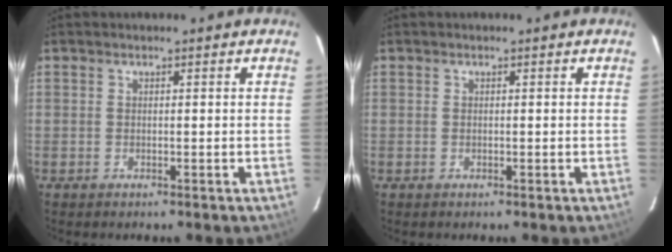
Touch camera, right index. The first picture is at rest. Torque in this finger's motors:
{"motor_torque": [-0.02, 0.02, 0.01, 0.00]}